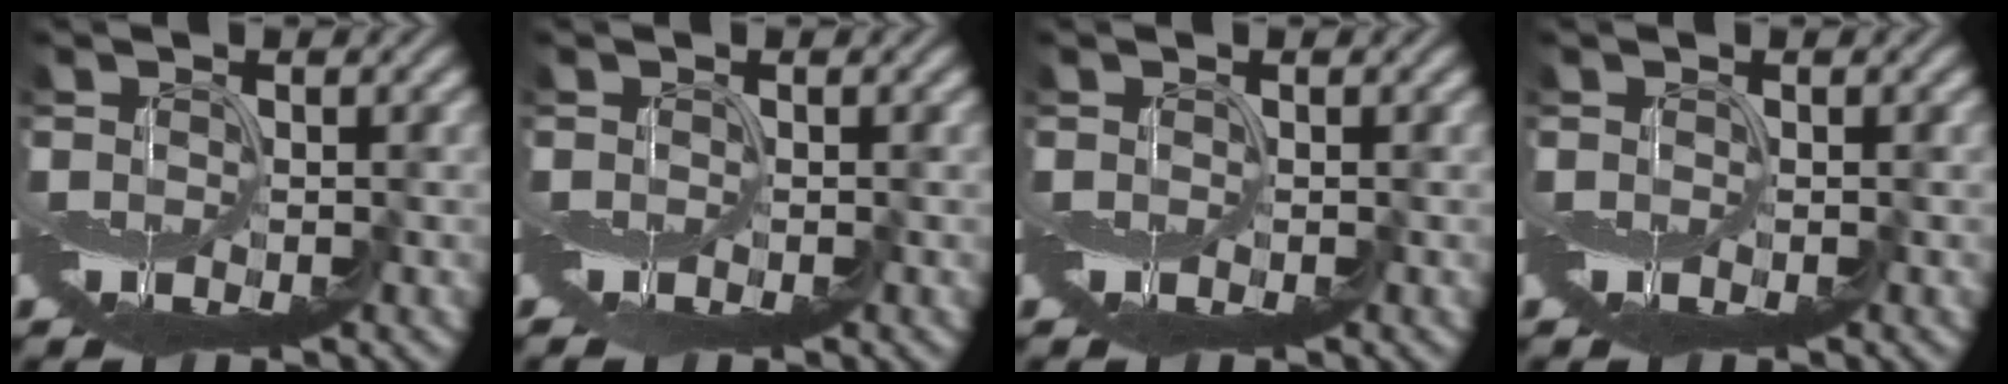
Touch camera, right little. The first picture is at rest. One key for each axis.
{"total": 0.6, "fx": -0.6, "fy": -0.1, "fz": 0.0, "tx": -0.002, "ty": -0.001, "tz": -0.009}
{"total": 0.0}
{"total": 0.0}